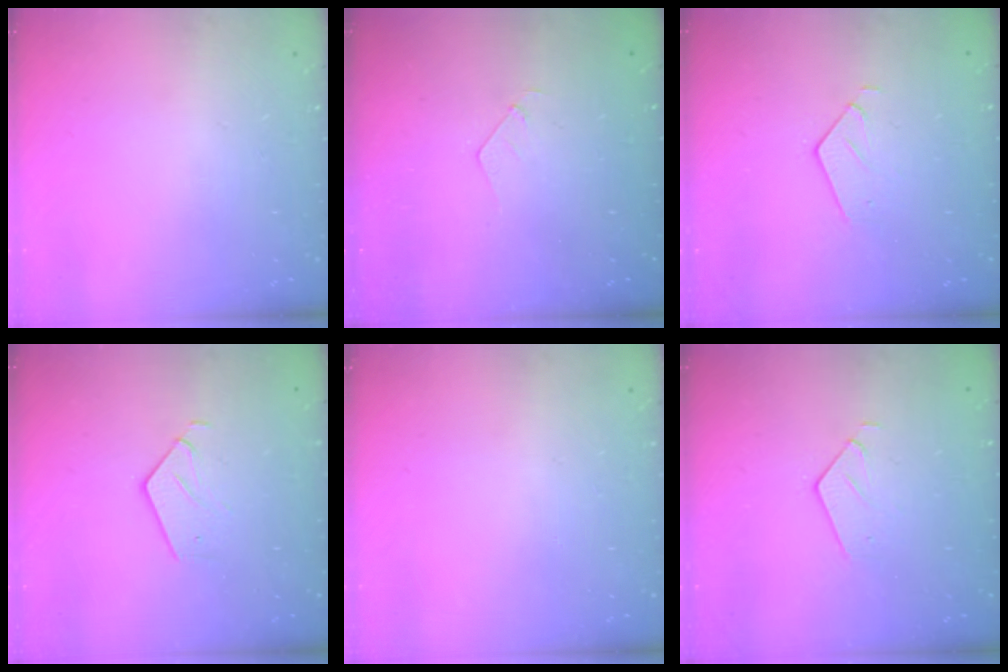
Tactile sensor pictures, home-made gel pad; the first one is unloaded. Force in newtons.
{"total": 2.8, "press": 2.8, "slide": 0.1}
{"total": 2.6, "press": 2.6, "slide": 0.2}
{"total": 3.6, "press": 3.6, "slide": 0.3}
{"total": 0.0}
{"total": 2.6, "press": 2.6, "slide": 0.2}